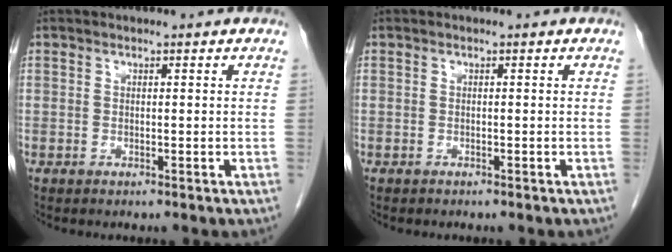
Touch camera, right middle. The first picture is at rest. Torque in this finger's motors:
{"motor_torque": [-0.19, -0.12, -0.02, -0.01]}